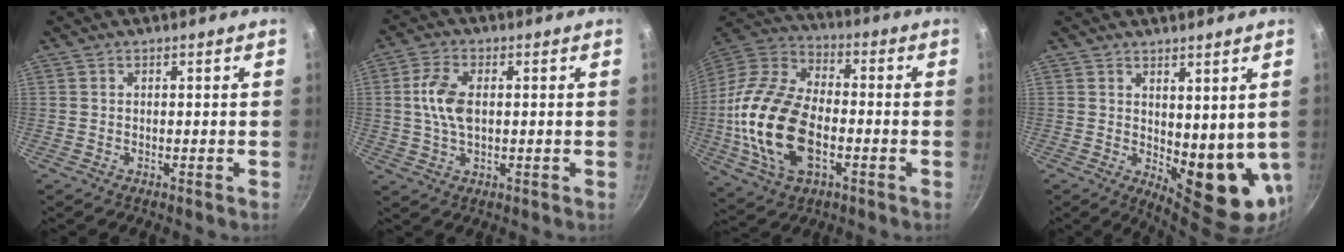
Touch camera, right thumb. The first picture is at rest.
{"total": 7.3, "force": [0.7, 4.1, 6.0], "torque": [-0.115, 0.010, 0.009]}
{"total": 22.0, "force": [-4.1, 12.9, 17.3], "torque": [-0.333, 0.030, -0.083]}
{"total": 10.6, "force": [2.1, 5.0, 9.1], "torque": [-0.104, -0.036, 0.042]}